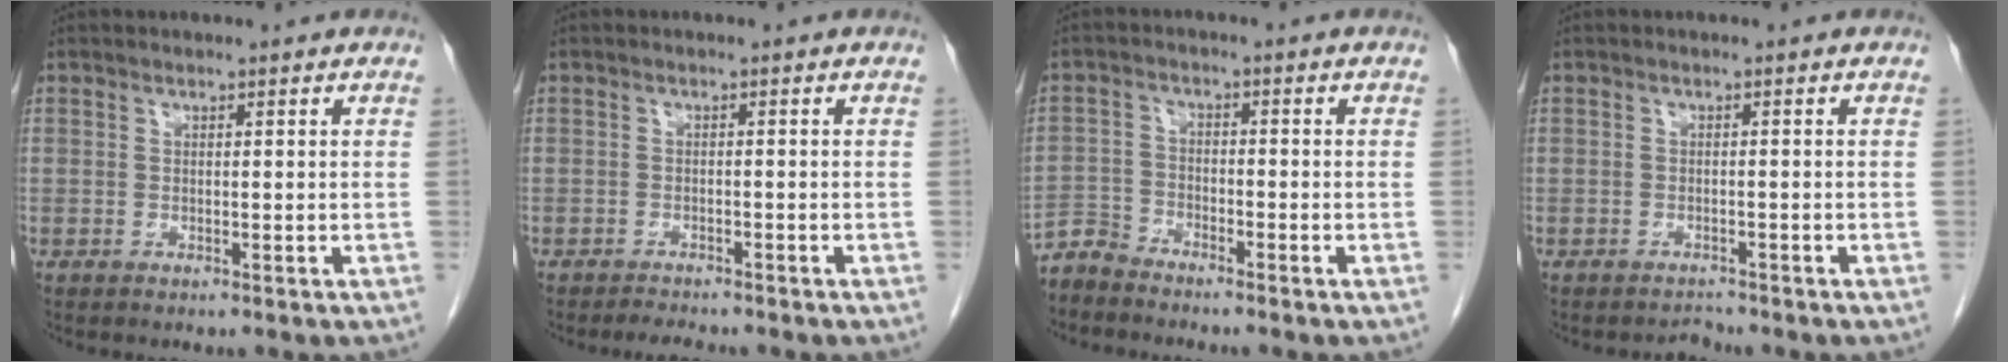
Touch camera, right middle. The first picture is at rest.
{"total": 1.9, "force": [-1.9, 0.0, 0.4], "torque": [-0.014, -0.009, -0.029]}
{"total": 3.5, "force": [-3.5, 0.4, -0.2], "torque": [0.009, -0.012, -0.071]}
{"total": 1.1, "force": [-1.0, 0.0, -0.4], "torque": [0.006, -0.007, -0.015]}